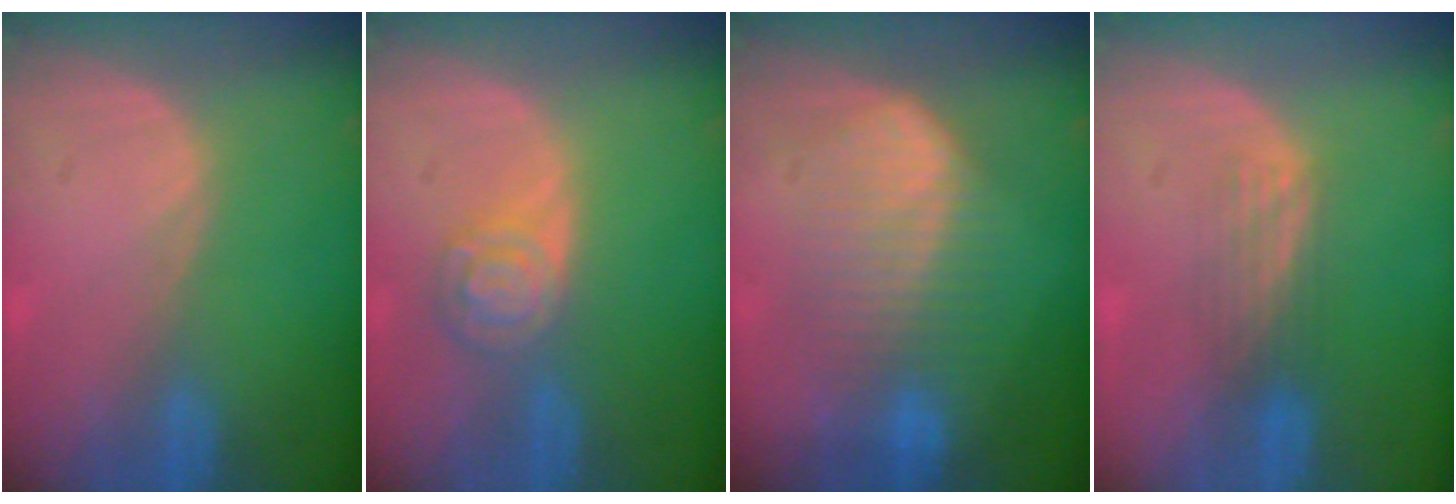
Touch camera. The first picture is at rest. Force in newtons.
{"total": 5.2, "press": 4.6, "slide": 2.5}
{"total": 7.5, "press": 7.5, "slide": 0.2}
{"total": 2.9, "press": 2.9, "slide": 0.2}